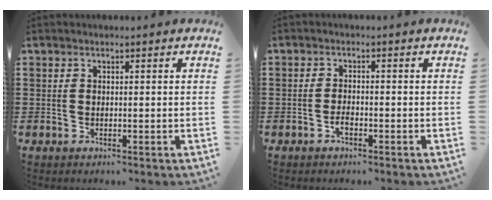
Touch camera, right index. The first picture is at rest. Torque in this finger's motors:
{"motor_torque": [1.59, 0.55, 0.12, 0.05]}